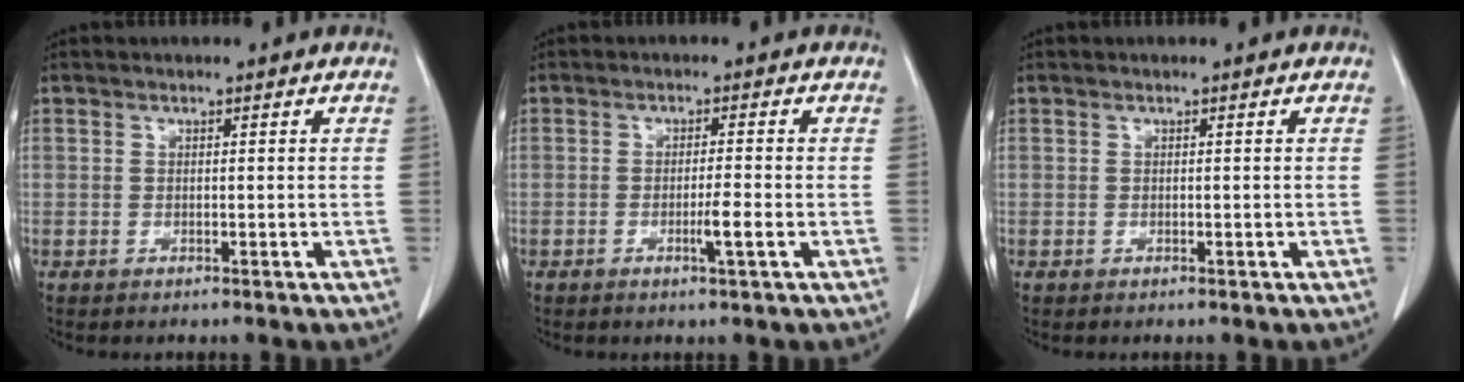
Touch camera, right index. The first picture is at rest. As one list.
[{"total": 2.9, "force": [-1.0, -0.3, 2.7], "torque": [-0.046, -0.004, -0.017]}, {"total": 0.0}]